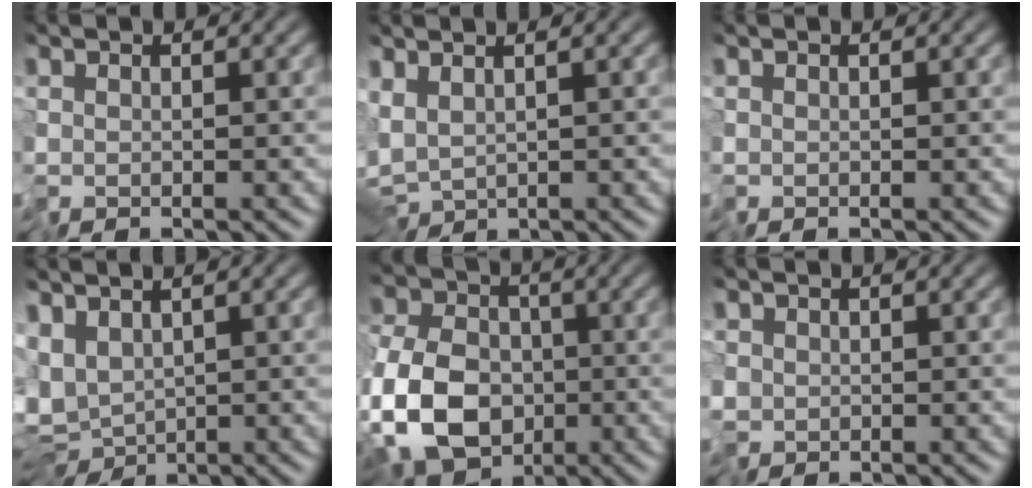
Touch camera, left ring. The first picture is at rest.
{"total": 4.2, "force": [-1.8, 2.2, 3.1], "torque": [-0.057, -0.008, -0.037]}
{"total": 0.0}
{"total": 5.8, "force": [-0.6, 3.9, 4.3], "torque": [-0.080, -0.011, 0.016]}
{"total": 14.0, "force": [-4.5, 10.5, 8.2], "torque": [-0.168, -0.031, -0.117]}
{"total": 1.2, "force": [-0.3, 1.1, 0.3], "torque": [-0.008, 0.001, -0.013]}